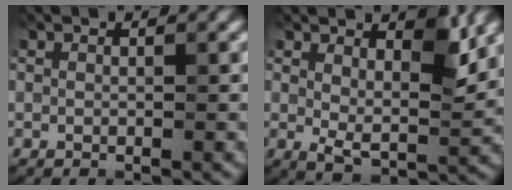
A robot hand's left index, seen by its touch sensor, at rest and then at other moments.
{"total": 5.1, "force": [2.2, 2.4, 3.9], "torque": [-0.057, -0.009, 0.033]}